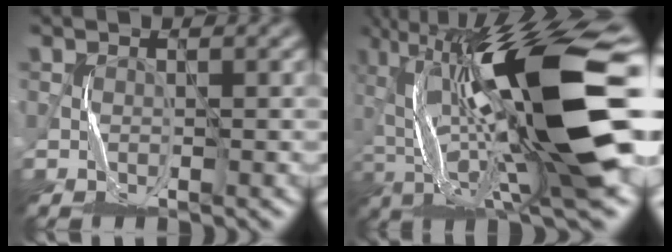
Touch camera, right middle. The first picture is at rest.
{"total": 17.3, "force": [0.8, 4.2, 16.8], "torque": [-0.302, 0.020, 0.016]}